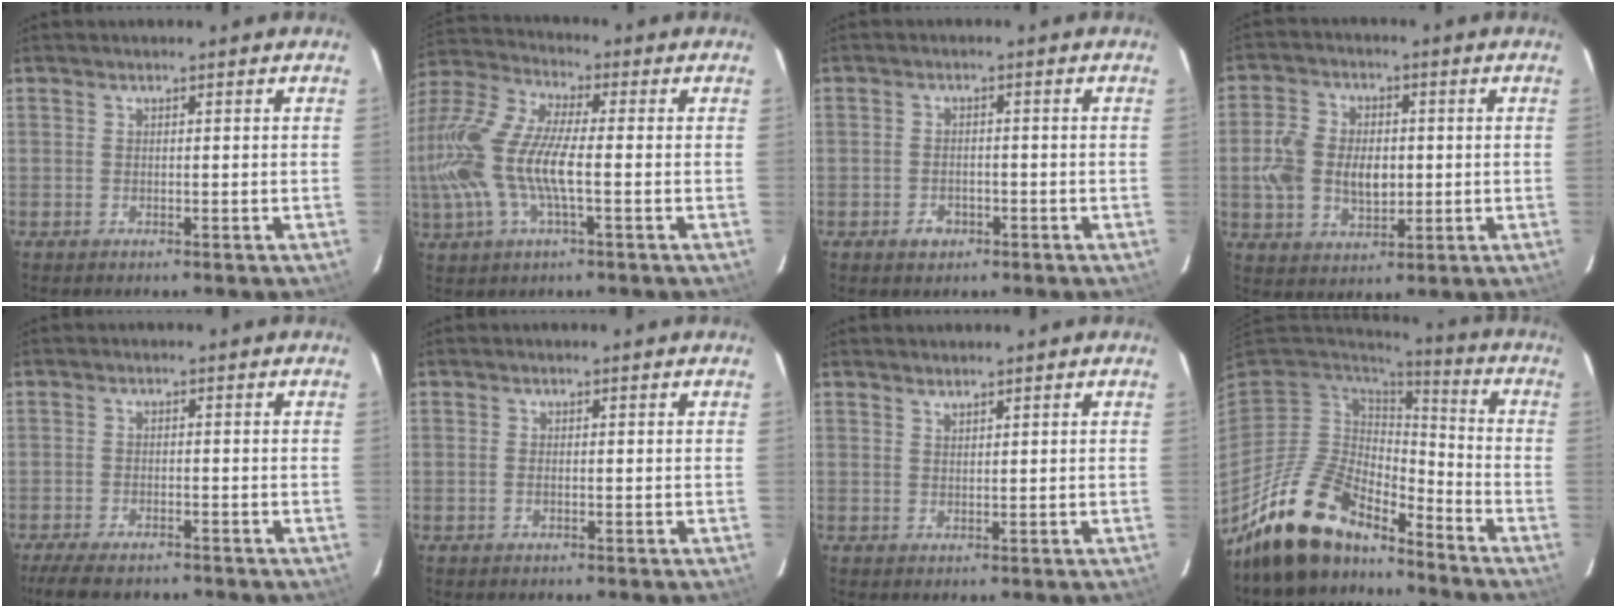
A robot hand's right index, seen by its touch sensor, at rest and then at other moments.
{"total": 18.6, "force": [-2.1, 5.9, 17.5], "torque": [-0.358, -0.003, -0.049]}
{"total": 2.8, "force": [-1.5, 2.1, 1.1], "torque": [-0.021, 0.005, -0.020]}
{"total": 10.0, "force": [-0.2, 7.0, 7.1], "torque": [-0.150, 0.013, -0.001]}
{"total": 8.4, "force": [-6.9, 2.6, 4.0], "torque": [-0.100, -0.023, -0.117]}
{"total": 0.7, "force": [-0.2, 0.3, 0.5], "torque": [-0.011, 0.002, -0.004]}
{"total": 1.0, "force": [0.9, 0.2, 0.2], "torque": [-0.004, 0.000, 0.018]}
{"total": 16.9, "force": [-13.8, 6.5, 7.4], "torque": [-0.160, -0.009, -0.243]}